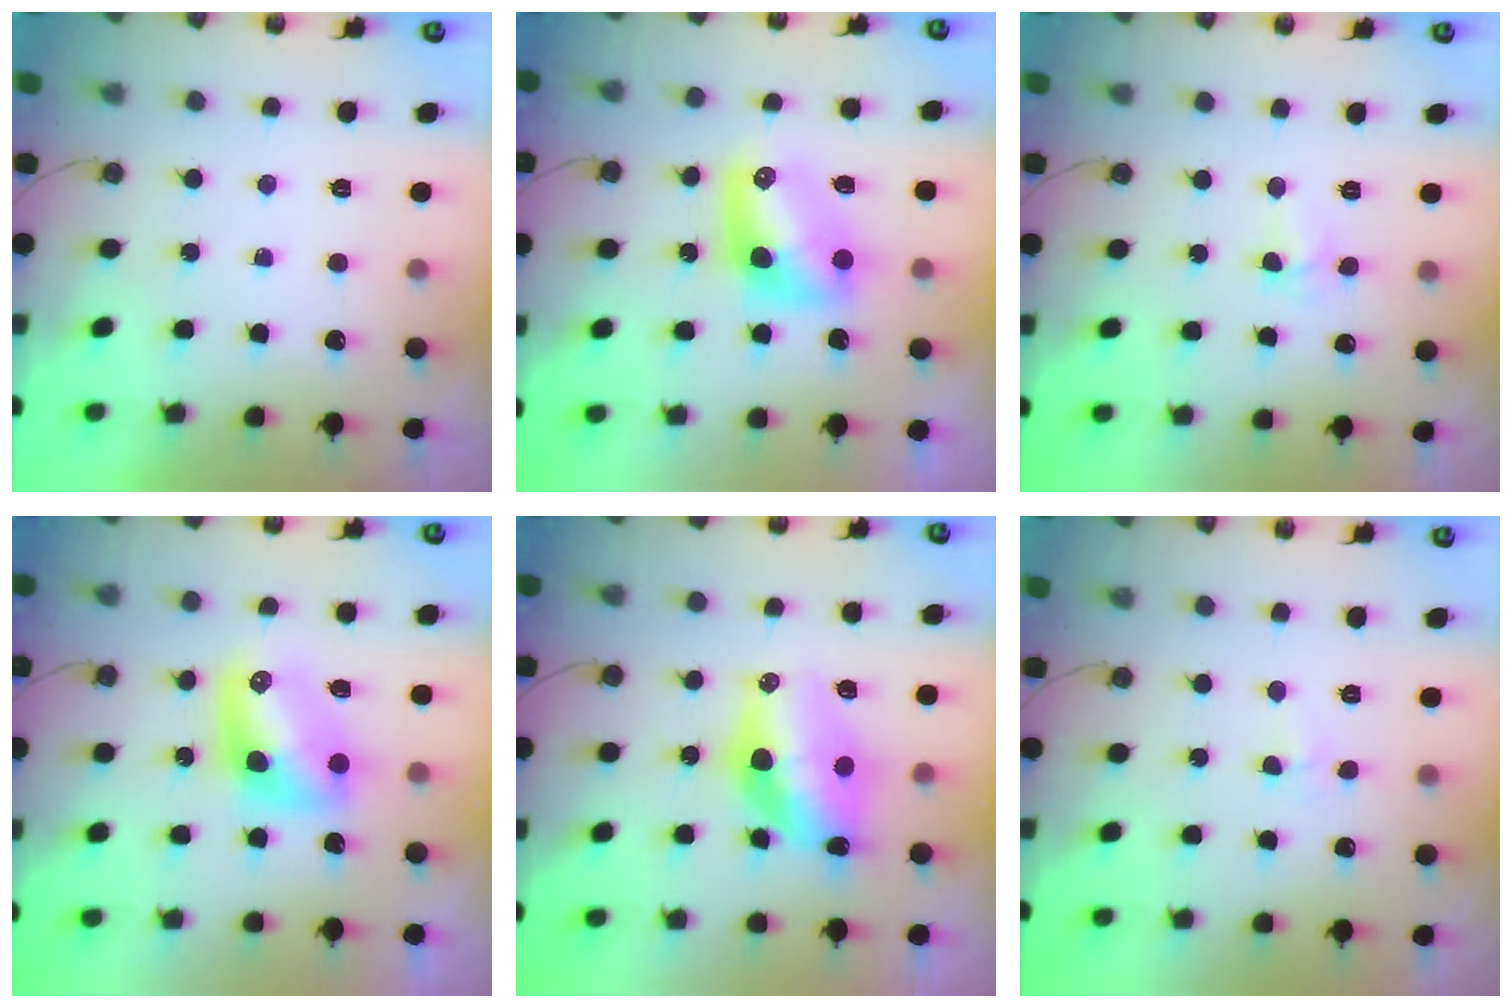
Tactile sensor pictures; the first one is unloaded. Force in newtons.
{"total": 10.0, "press": 10.0, "slide": 0.6}
{"total": 4.6, "press": 3.4, "slide": 3.1}
{"total": 10.0, "press": 10.0, "slide": 0.6}
{"total": 13.2, "press": 13.1, "slide": 1.5}
{"total": 3.9, "press": 2.2, "slide": 3.2}